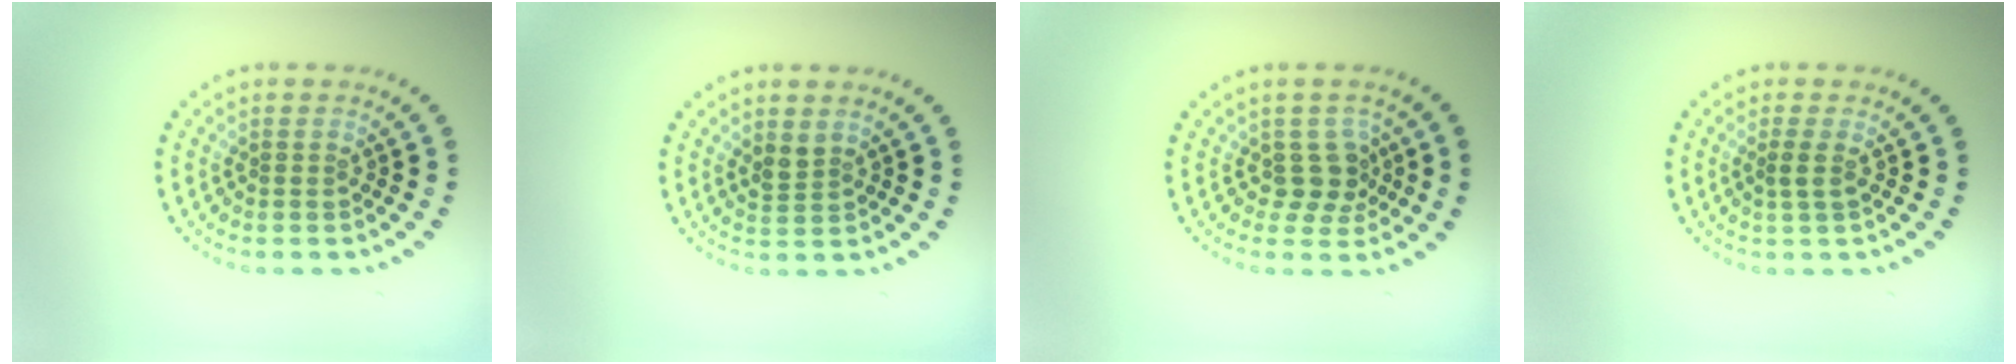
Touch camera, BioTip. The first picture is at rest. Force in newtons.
{"total": 1.3, "press": 1.0, "slide": 0.8}
{"total": 2.5, "press": 1.9, "slide": 1.6}
{"total": 1.1, "press": 0.8, "slide": 0.7}